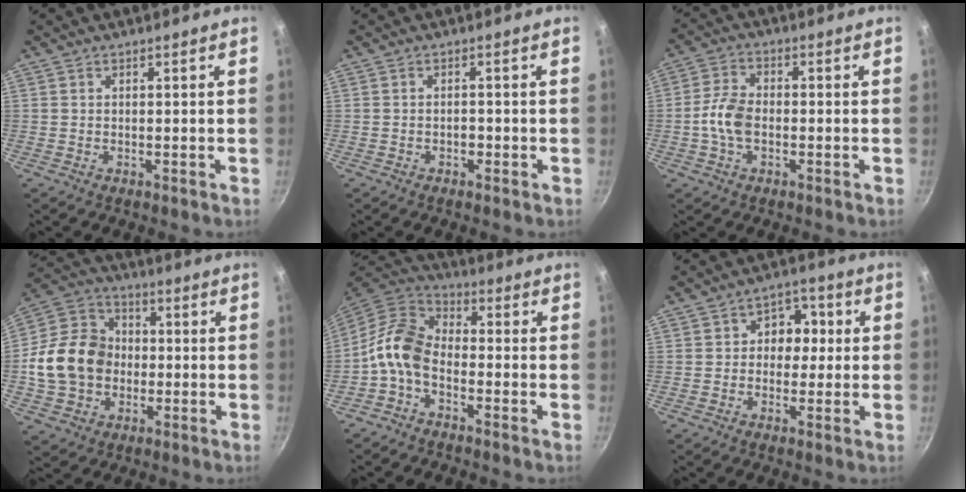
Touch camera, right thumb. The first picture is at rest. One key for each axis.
{"total": 1.3, "fx": -0.6, "fy": 0.9, "fz": 0.8, "tx": -0.010, "ty": 0.009, "tz": -0.008}
{"total": 6.8, "fx": -1.4, "fy": 4.3, "fz": 5.1, "tx": -0.097, "ty": 0.024, "tz": -0.033}
{"total": 16.3, "fx": -1.6, "fy": 13.3, "fz": 9.2, "tx": -0.140, "ty": 0.030, "tz": -0.039}
{"total": 9.3, "fx": -3.2, "fy": 5.9, "fz": 6.4, "tx": -0.125, "ty": 0.050, "tz": -0.082}
{"total": 7.0, "fx": 0.4, "fy": 5.8, "fz": 4.0, "tx": 0.000, "ty": 0.014, "tz": -0.005}